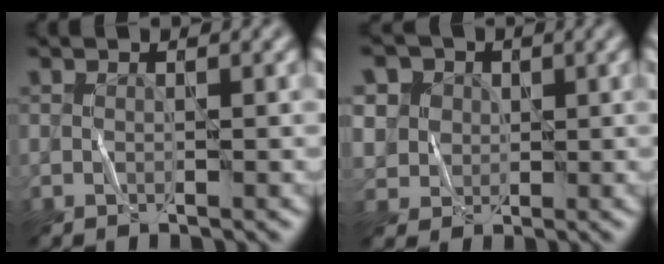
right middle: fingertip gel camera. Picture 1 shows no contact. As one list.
[{"total": 4.4, "force": [2.3, 3.8, 0.6], "torque": [-0.053, 0.019, 0.046]}]